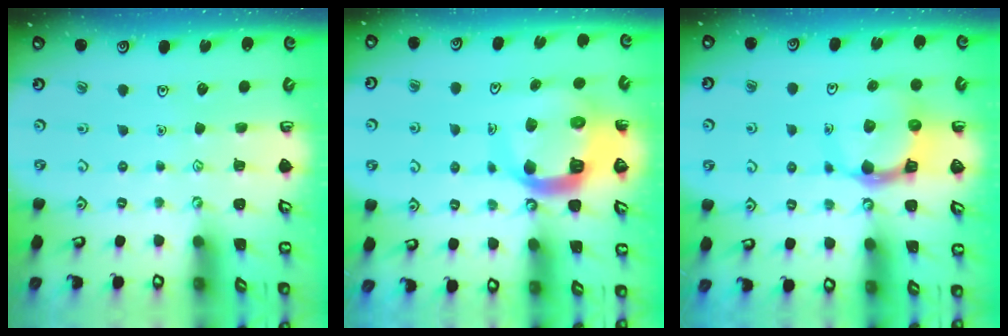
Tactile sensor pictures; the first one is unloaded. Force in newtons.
{"total": 12.9, "press": 12.8, "slide": 1.6}
{"total": 9.7, "press": 9.6, "slide": 1.4}